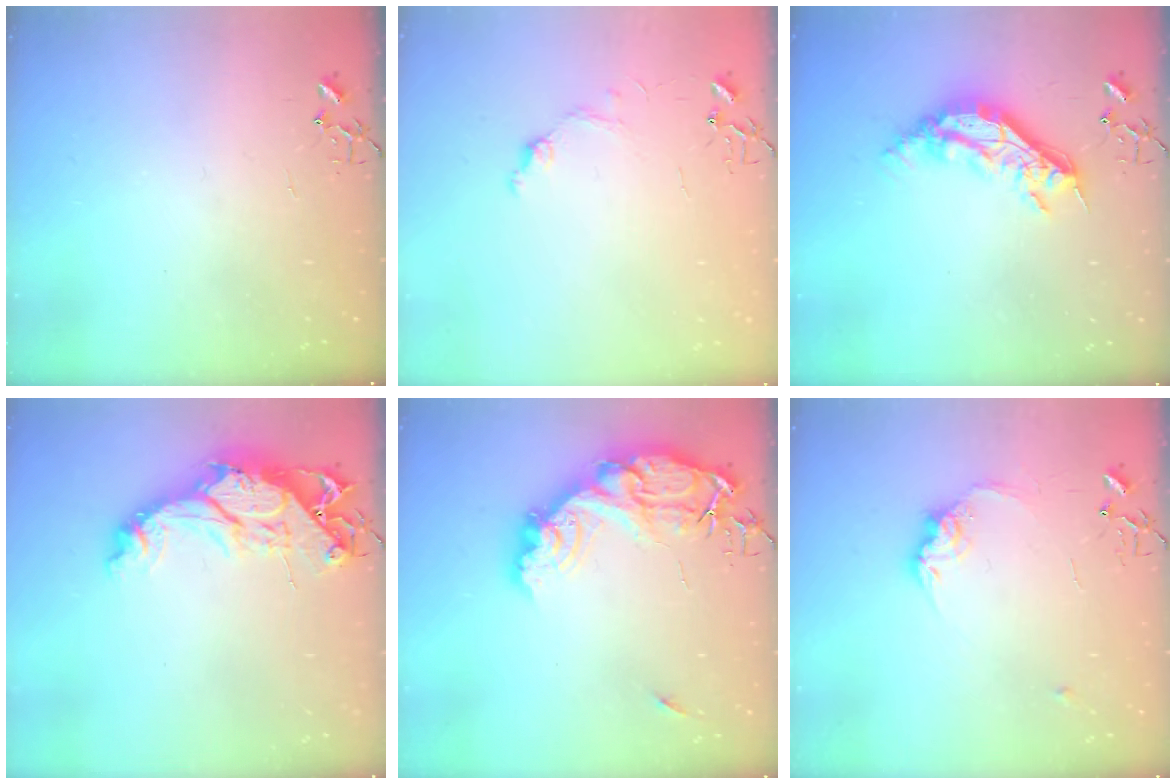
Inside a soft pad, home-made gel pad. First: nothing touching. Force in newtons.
{"total": 6.0, "press": 5.9, "slide": 0.7}
{"total": 17.2, "press": 17.2, "slide": 0.3}
{"total": 15.7, "press": 15.7, "slide": 1.2}
{"total": 17.9, "press": 17.8, "slide": 1.1}
{"total": 10.7, "press": 10.7, "slide": 0.6}